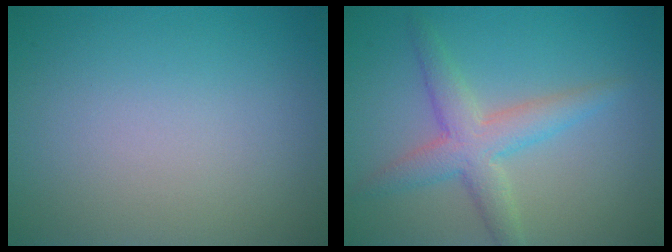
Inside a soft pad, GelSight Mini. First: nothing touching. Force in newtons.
{"total": 4.0, "press": 4.0, "slide": 0.1}